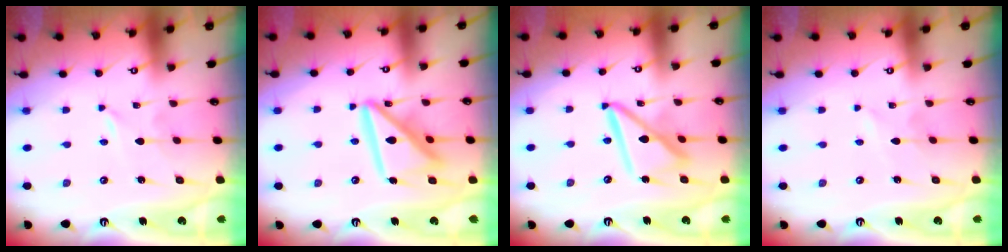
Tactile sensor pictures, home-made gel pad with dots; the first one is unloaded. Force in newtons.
{"total": 15.8, "press": 15.8, "slide": 1.6}
{"total": 14.1, "press": 14.0, "slide": 1.6}
{"total": 1.1, "press": 1.1, "slide": 0.2}